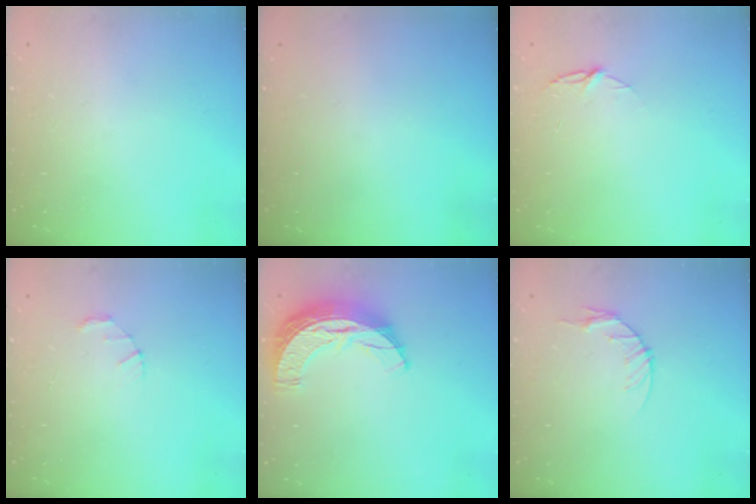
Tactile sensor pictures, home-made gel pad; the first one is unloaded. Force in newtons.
{"total": 0.0}
{"total": 4.8, "press": 4.8, "slide": 0.5}
{"total": 1.5, "press": 1.5, "slide": 0.3}
{"total": 11.3, "press": 11.2, "slide": 0.7}
{"total": 4.6, "press": 4.6, "slide": 0.6}